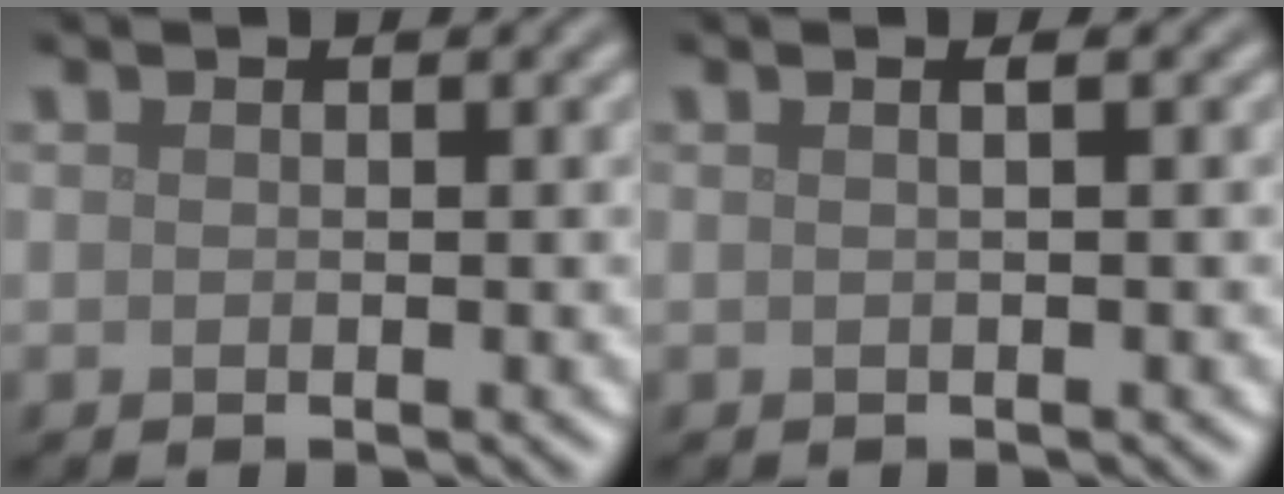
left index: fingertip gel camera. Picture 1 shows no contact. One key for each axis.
{"total": 1.5, "fx": 0.4, "fy": 0.5, "fz": 1.3, "tx": -0.011, "ty": 0.001, "tz": -0.008}